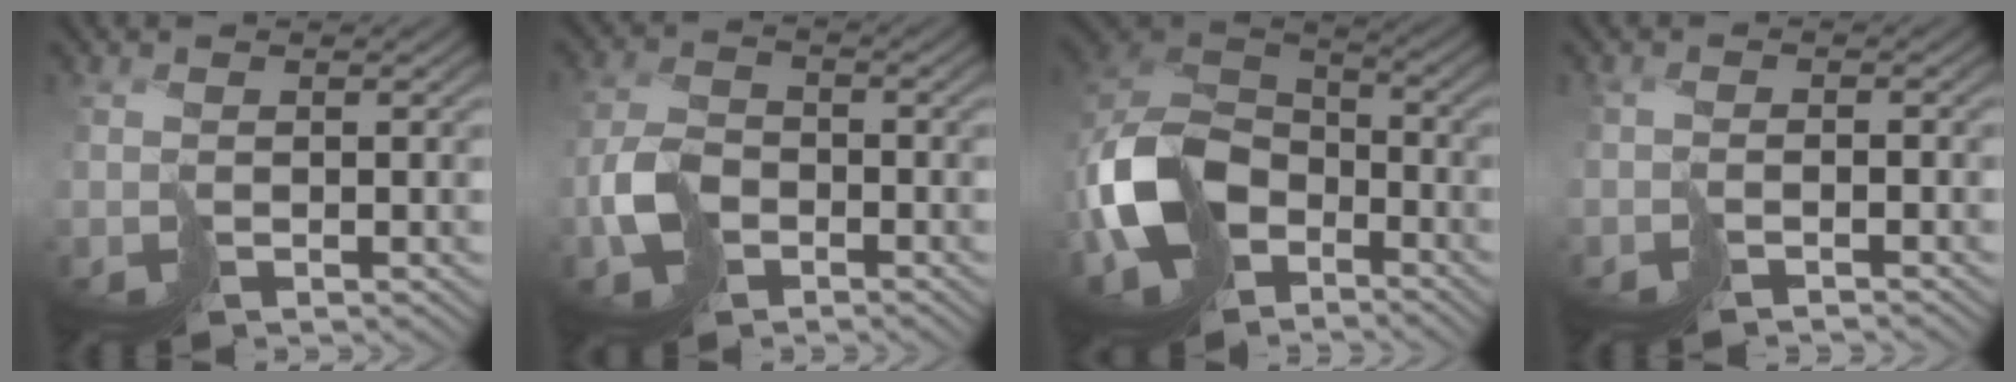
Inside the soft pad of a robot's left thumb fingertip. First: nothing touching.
{"total": 4.1, "force": [-1.9, 2.9, 2.2], "torque": [-0.048, 0.004, -0.044]}
{"total": 12.8, "force": [-5.7, 8.6, 7.7], "torque": [-0.175, -0.023, -0.118]}
{"total": 1.3, "force": [-1.3, -0.2, 0.2], "torque": [0.005, 0.004, -0.026]}